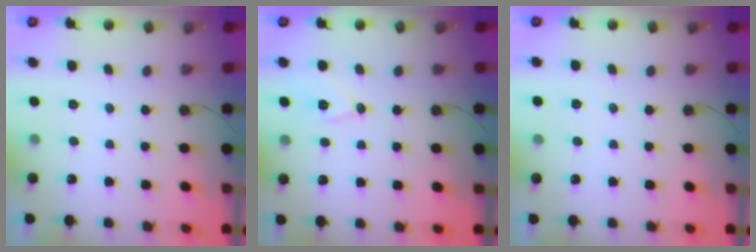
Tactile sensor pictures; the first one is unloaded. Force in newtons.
{"total": 8.4, "press": 7.5, "slide": 3.8}
{"total": 3.2, "press": 2.7, "slide": 1.7}